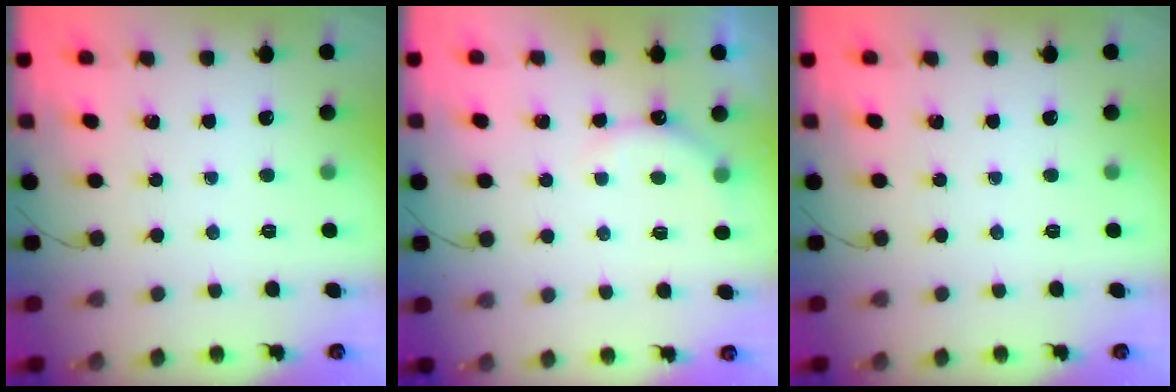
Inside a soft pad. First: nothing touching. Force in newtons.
{"total": 5.3, "press": 5.2, "slide": 0.6}
{"total": 0.0}